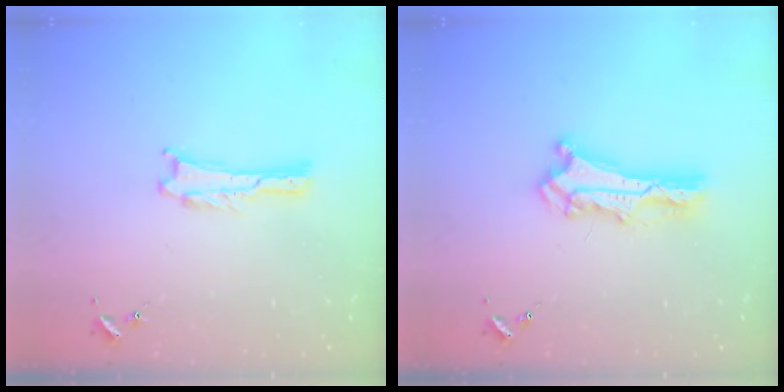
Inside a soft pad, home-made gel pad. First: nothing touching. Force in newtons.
{"total": 6.7, "press": 6.7, "slide": 0.5}